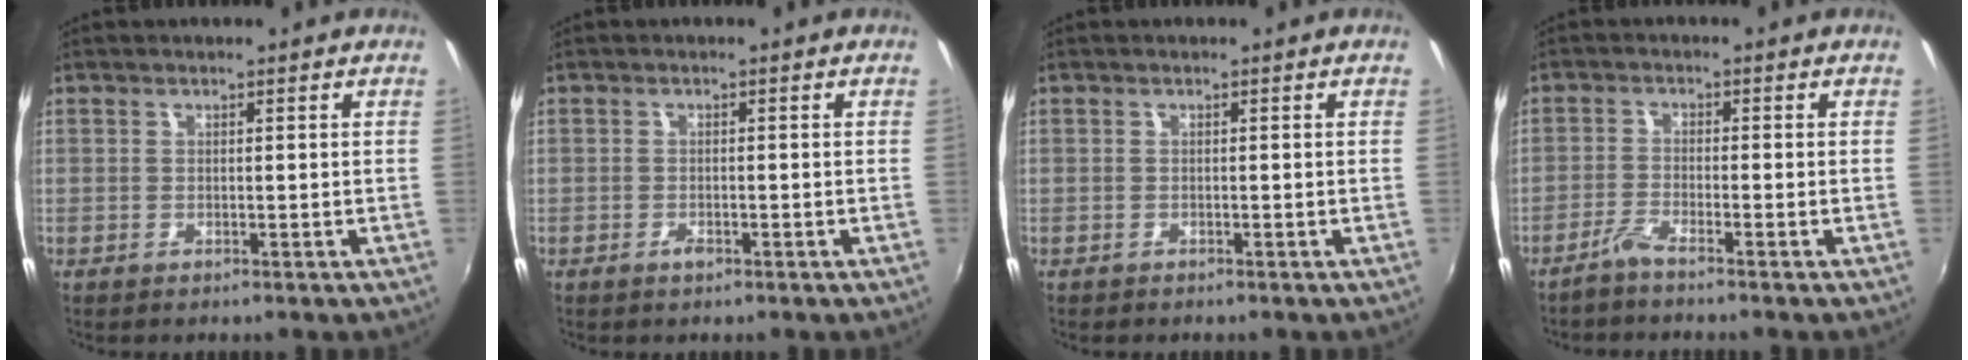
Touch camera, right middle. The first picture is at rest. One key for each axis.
{"total": 1.3, "fx": -0.9, "fy": 0.7, "fz": 0.7, "tx": -0.013, "ty": -0.003, "tz": -0.017}
{"total": 0.5, "fx": -0.4, "fy": 0.3, "fz": 0.1, "tx": -0.003, "ty": -0.002, "tz": -0.008}
{"total": 2.5, "fx": -2.2, "fy": -0.3, "fz": 1.2, "tx": -0.040, "ty": -0.002, "tz": -0.047}